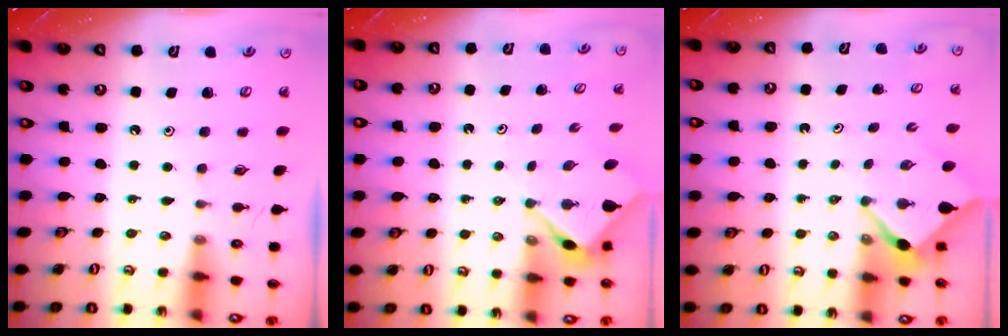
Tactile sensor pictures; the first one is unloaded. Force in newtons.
{"total": 3.2, "press": 3.2, "slide": 0.4}
{"total": 2.4, "press": 2.4, "slide": 0.2}